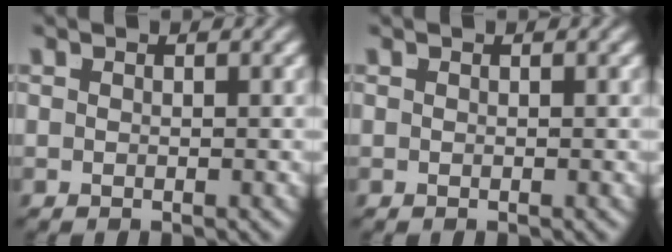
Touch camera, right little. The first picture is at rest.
{"total": 0.0}